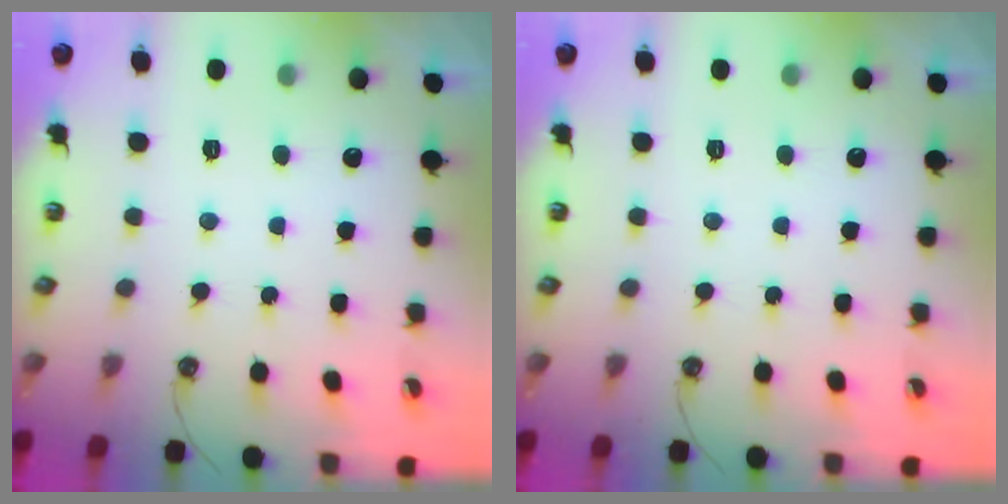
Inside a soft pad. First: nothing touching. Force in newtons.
{"total": 0.0}